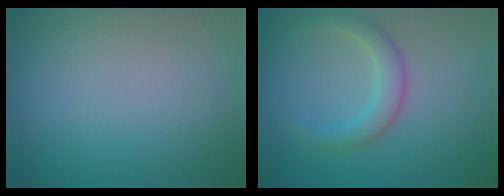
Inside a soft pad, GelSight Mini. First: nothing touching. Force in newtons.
{"total": 2.7, "press": 2.7, "slide": 0.2}